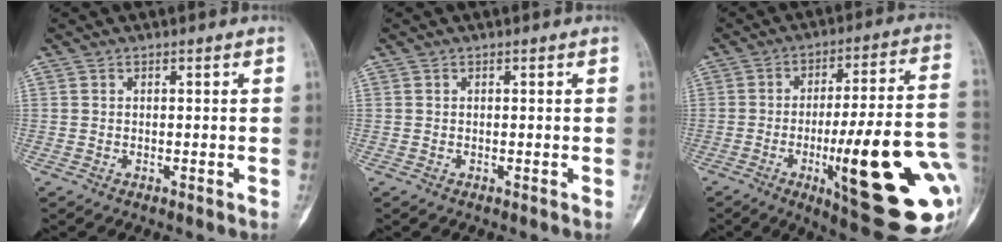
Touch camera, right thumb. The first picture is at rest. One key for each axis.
{"total": 0.0}
{"total": 27.3, "fx": -6.5, "fy": 6.0, "fz": 25.8, "tx": -0.318, "ty": 0.000, "tz": -0.081}